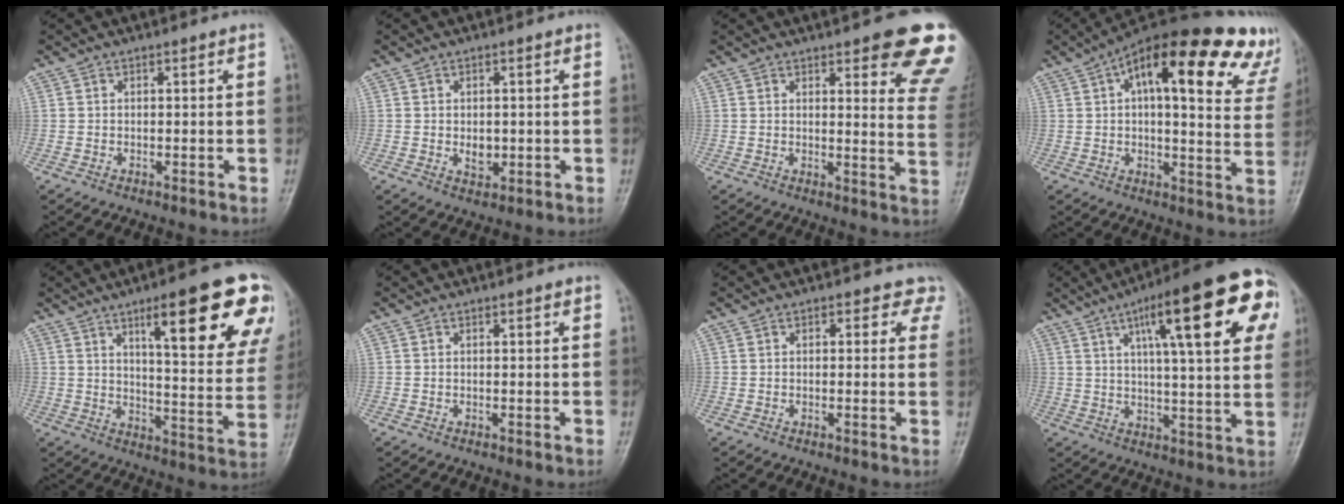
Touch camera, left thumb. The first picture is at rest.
{"total": 3.2, "force": [-0.2, 2.2, 2.3], "torque": [-0.025, -0.004, 0.002]}
{"total": 15.0, "force": [9.5, 4.0, 10.8], "torque": [-0.091, -0.051, 0.093]}
{"total": 29.2, "force": [15.4, 10.5, 22.4], "torque": [-0.267, 0.010, 0.194]}
{"total": 22.8, "force": [11.7, 5.3, 18.8], "torque": [-0.215, -0.036, 0.164]}
{"total": 0.5, "force": [0.3, 0.1, 0.4], "torque": [-0.007, 0.000, 0.002]}
{"total": 4.2, "force": [2.4, 2.7, 2.2], "torque": [0.016, -0.004, 0.012]}
{"total": 23.8, "force": [9.4, 5.8, 21.1], "torque": [-0.278, 0.004, 0.125]}